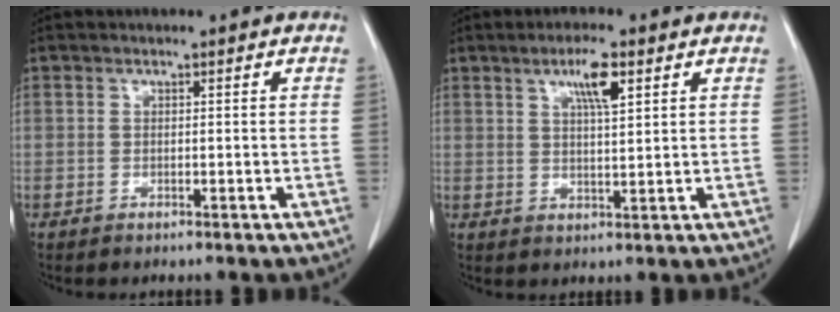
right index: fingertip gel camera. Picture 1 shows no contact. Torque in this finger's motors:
{"motor_torque": [0.36, 0.17, 0.09, 0.03]}